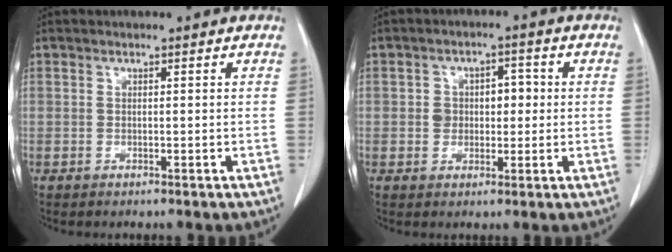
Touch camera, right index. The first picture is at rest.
{"total": 4.7, "force": [0.4, 3.4, 3.3], "torque": [-0.043, 0.023, 0.013]}